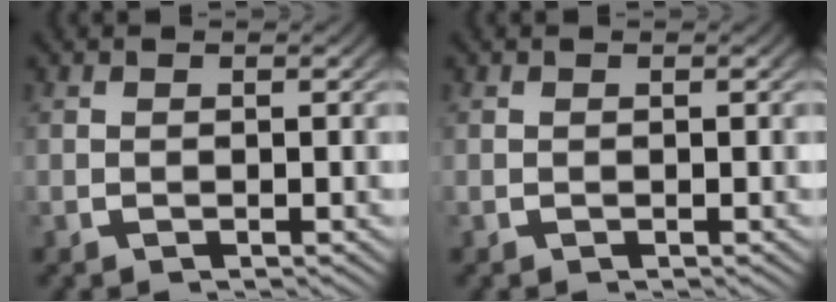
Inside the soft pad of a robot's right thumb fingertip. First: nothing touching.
{"total": 0.0}